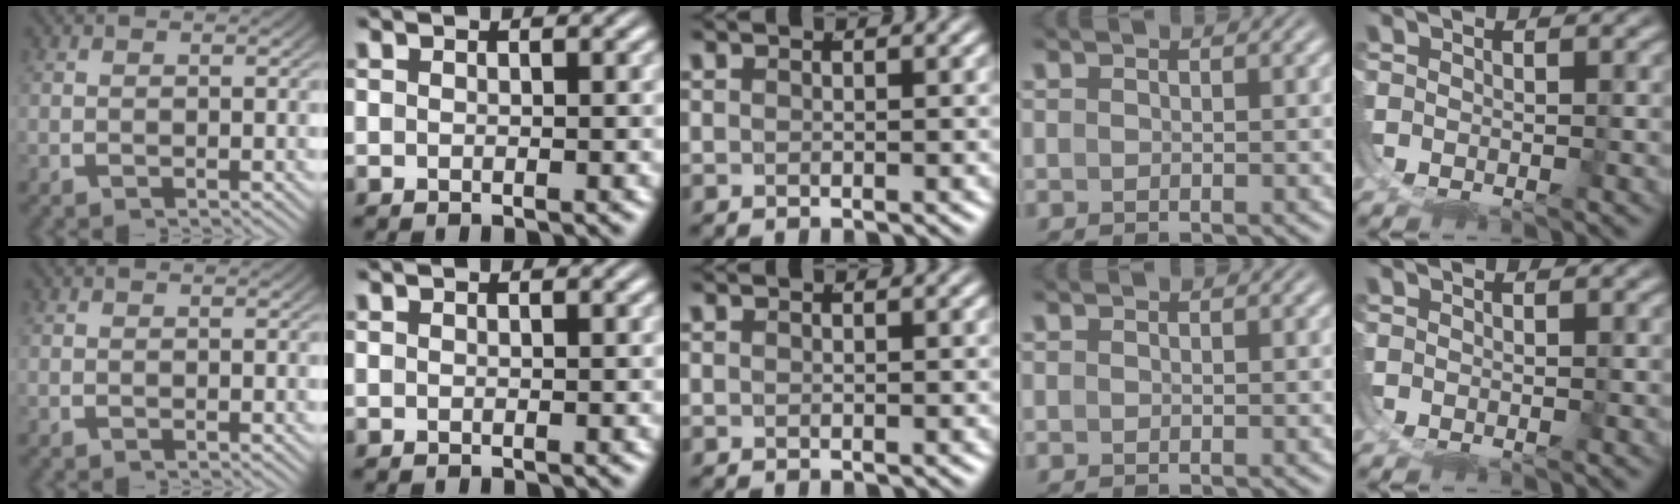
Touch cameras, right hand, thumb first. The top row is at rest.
{}